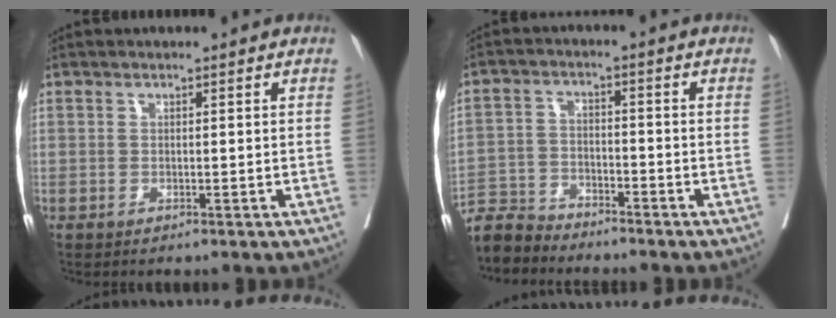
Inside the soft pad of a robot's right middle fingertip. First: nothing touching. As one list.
[{"total": 5.3, "force": [-5.2, 0.8, -0.7], "torque": [0.015, -0.001, -0.100]}]